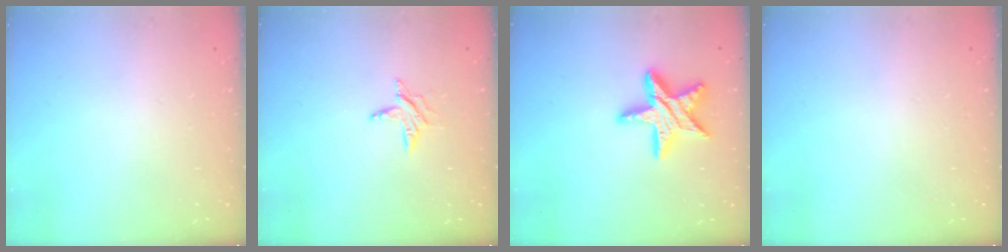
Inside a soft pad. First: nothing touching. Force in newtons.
{"total": 5.5, "press": 5.5, "slide": 0.5}
{"total": 15.4, "press": 15.4, "slide": 1.3}
{"total": 0.0}